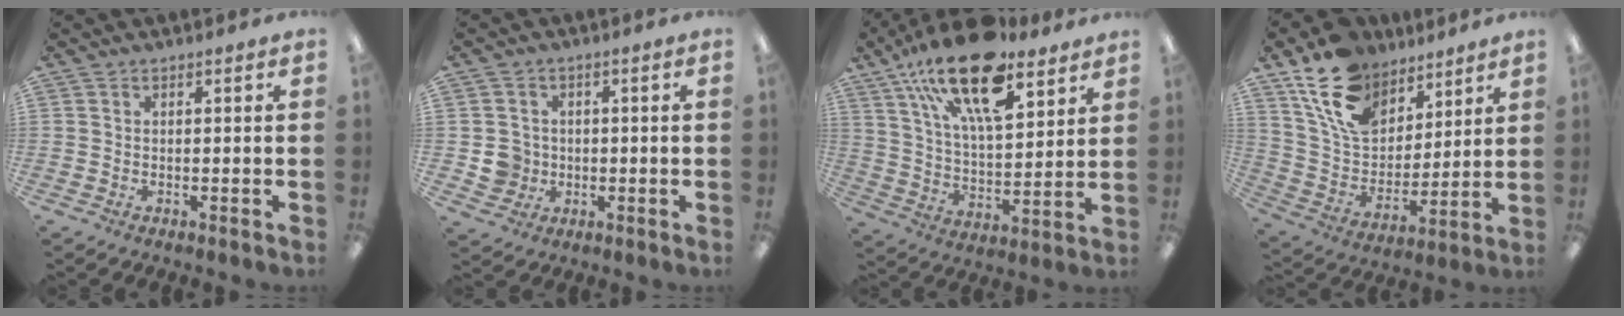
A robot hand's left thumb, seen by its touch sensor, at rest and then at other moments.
{"total": 5.5, "force": [-0.4, 5.4, 0.8], "torque": [-0.009, 0.011, -0.003]}
{"total": 22.8, "force": [14.5, 9.3, 14.9], "torque": [-0.244, -0.076, 0.250]}
{"total": 17.6, "force": [11.7, 10.8, 7.4], "torque": [-0.144, -0.058, 0.222]}